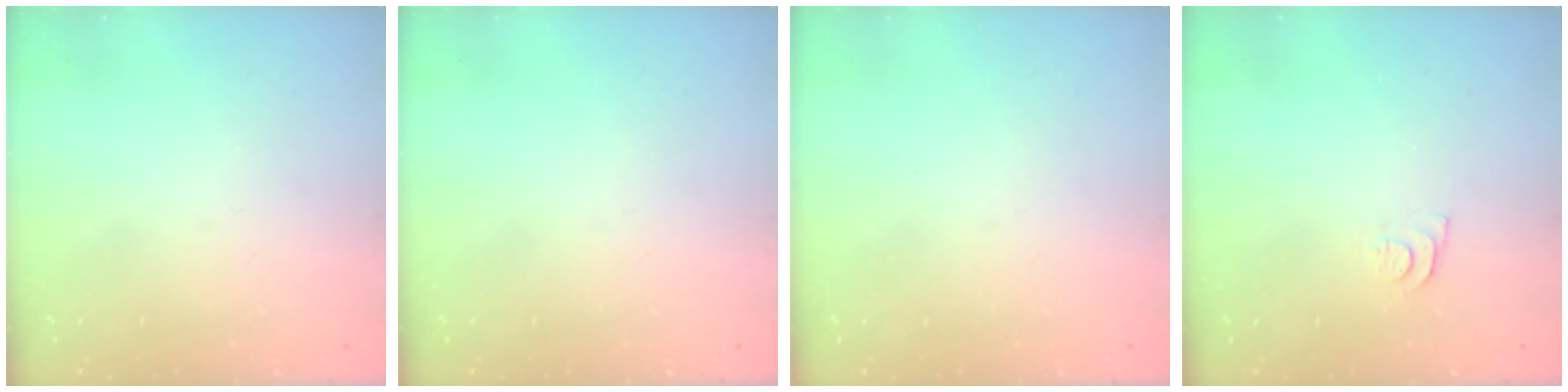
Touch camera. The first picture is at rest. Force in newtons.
{"total": 0.0}
{"total": 0.0}
{"total": 5.2, "press": 5.2, "slide": 0.6}